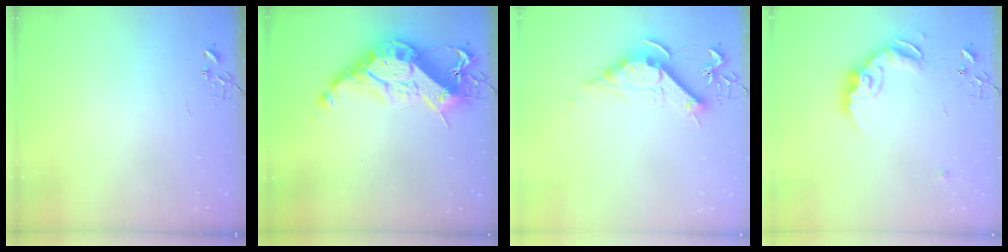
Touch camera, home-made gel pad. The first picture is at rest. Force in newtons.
{"total": 21.9, "press": 21.8, "slide": 2.0}
{"total": 12.4, "press": 12.3, "slide": 1.0}
{"total": 13.8, "press": 13.8, "slide": 0.7}